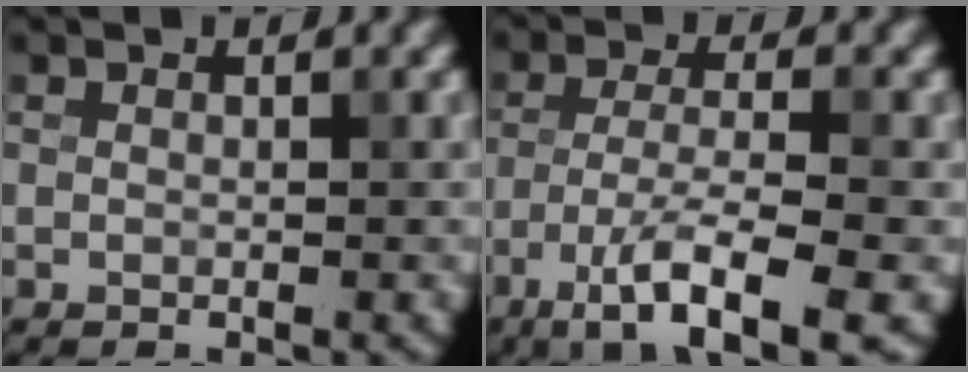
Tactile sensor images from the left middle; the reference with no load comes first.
{"total": 7.5, "force": [-4.2, 1.7, 6.0], "torque": [-0.103, -0.002, -0.077]}